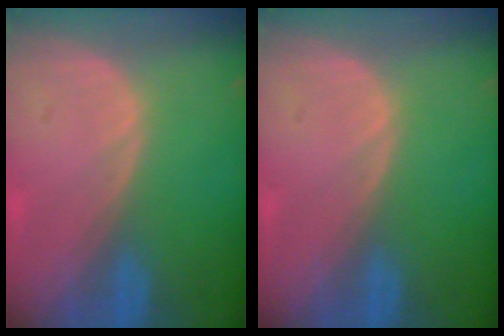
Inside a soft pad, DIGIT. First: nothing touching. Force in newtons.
{"total": 0.0}